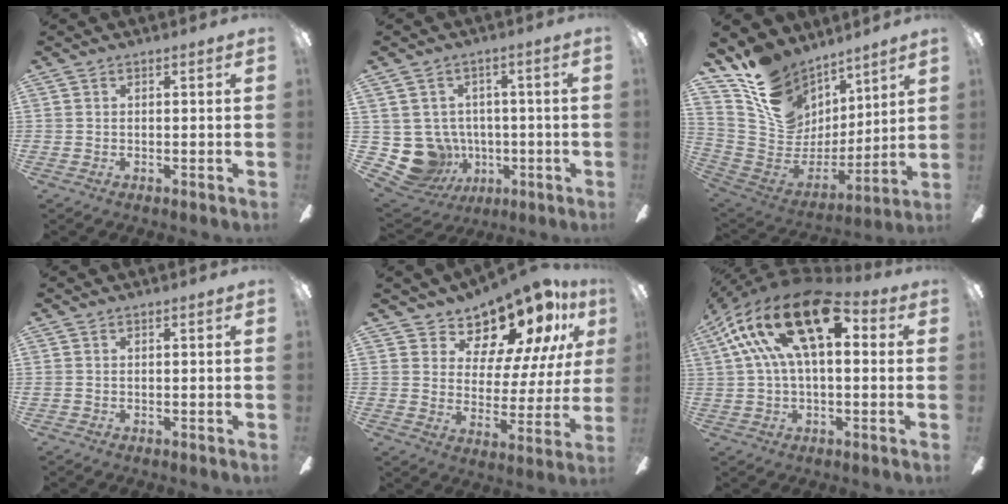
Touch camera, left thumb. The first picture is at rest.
{"total": 11.5, "force": [-2.6, 10.5, 3.8], "torque": [-0.107, 0.009, -0.035]}
{"total": 16.9, "force": [11.2, 11.5, 5.1], "torque": [-0.113, -0.075, 0.217]}
{"total": 0.0}
{"total": 15.3, "force": [12.4, 6.6, 6.1], "torque": [-0.104, -0.102, 0.213]}
{"total": 22.0, "force": [9.2, 10.2, 17.1], "torque": [-0.320, -0.039, 0.148]}